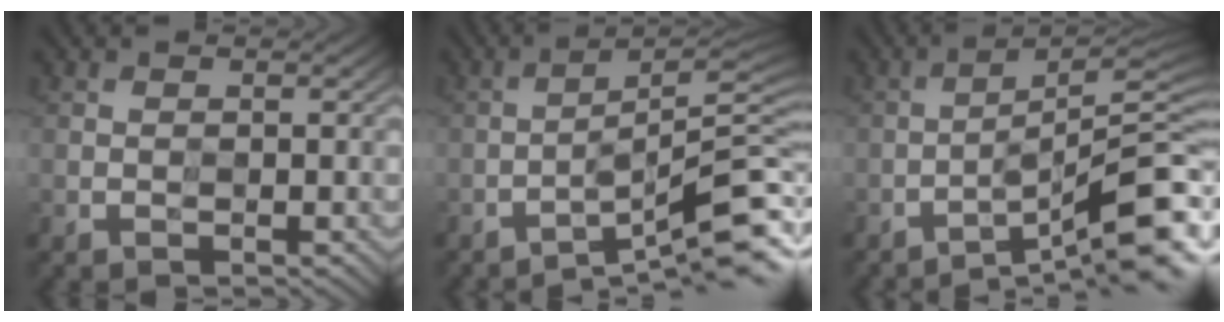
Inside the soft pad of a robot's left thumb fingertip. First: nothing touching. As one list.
[{"total": 9.6, "force": [-6.6, 0.5, 6.9], "torque": [-0.093, 0.022, -0.108]}, {"total": 10.6, "force": [-7.5, 0.9, 7.5], "torque": [-0.100, 0.024, -0.121]}]